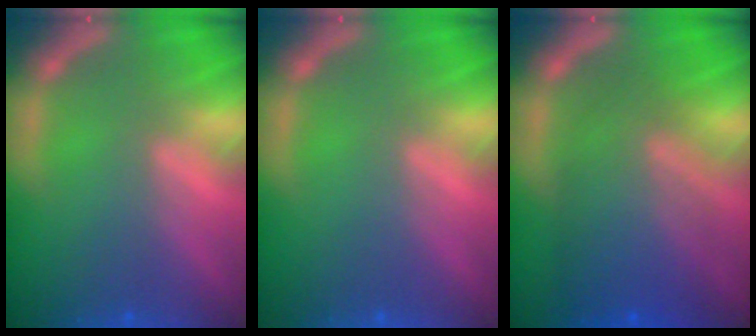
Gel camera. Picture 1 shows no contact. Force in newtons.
{"total": 0.0}
{"total": 8.1}